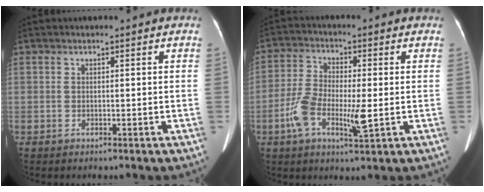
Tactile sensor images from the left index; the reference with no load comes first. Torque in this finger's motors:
{"motor_torque": [1.18, 0.27, 0.60, 0.21]}